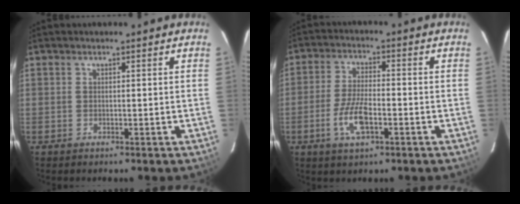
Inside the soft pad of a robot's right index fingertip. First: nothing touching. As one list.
[{"total": 7.5, "force": [-3.0, 2.8, 6.3], "torque": [-0.135, -0.004, -0.057]}]